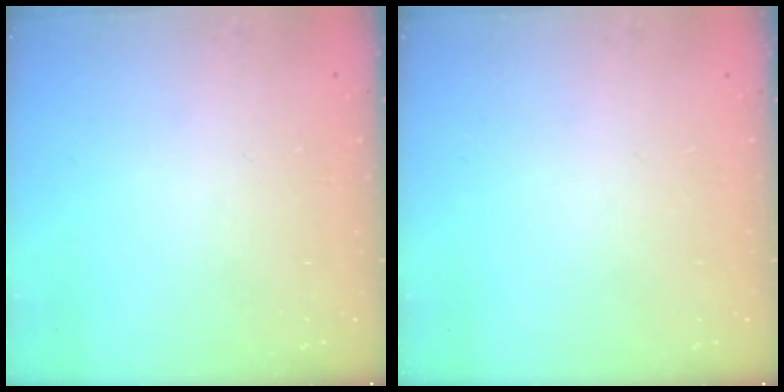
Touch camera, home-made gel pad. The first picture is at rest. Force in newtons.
{"total": 0.0}